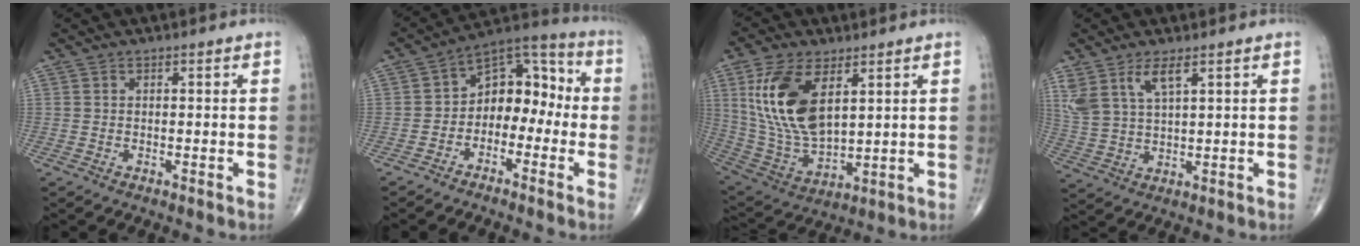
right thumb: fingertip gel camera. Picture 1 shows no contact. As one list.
[{"total": 11.2, "force": [-2.0, 7.8, 7.8], "torque": [-0.074, 0.054, -0.052]}, {"total": 17.1, "force": [5.8, 8.6, 13.6], "torque": [-0.265, -0.024, 0.124]}, {"total": 7.4, "force": [4.2, 2.6, 5.4], "torque": [-0.122, -0.013, 0.095]}]